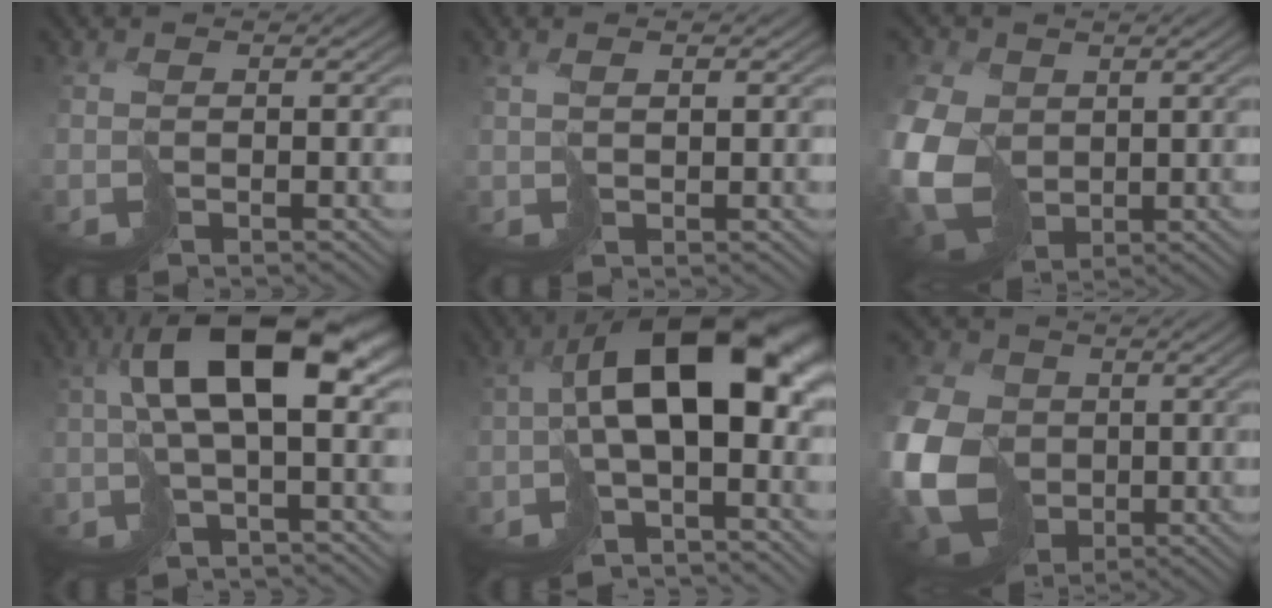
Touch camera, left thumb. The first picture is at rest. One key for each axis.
{"total": 1.1, "fx": 0.9, "fy": 0.2, "fz": 0.6, "tx": -0.007, "ty": 0.005, "tz": 0.022}
{"total": 12.5, "fx": -0.4, "fy": 9.7, "fz": 8.0, "tx": -0.229, "ty": -0.029, "tz": -0.004}
{"total": 12.1, "fx": 1.3, "fy": 4.1, "fz": 11.2, "tx": -0.201, "ty": 0.006, "tz": 0.025}
{"total": 14.0, "fx": -1.5, "fy": 6.2, "fz": 12.5, "tx": -0.213, "ty": 0.008, "tz": -0.026}
{"total": 15.4, "fx": -2.1, "fy": 12.4, "fz": 8.8, "tx": -0.245, "ty": -0.026, "tz": -0.031}